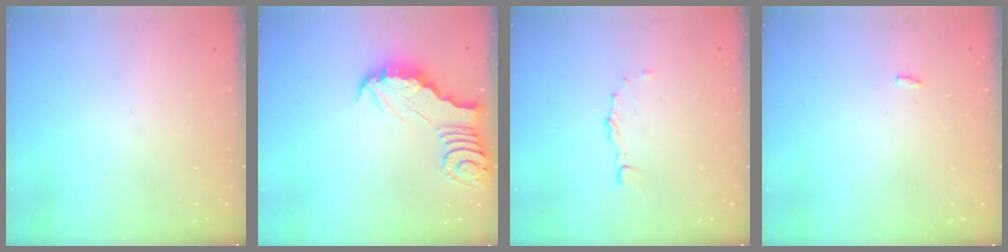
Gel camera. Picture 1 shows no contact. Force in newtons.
{"total": 3.3, "press": 3.3, "slide": 0.3}
{"total": 5.2, "press": 5.1, "slide": 0.7}
{"total": 2.9, "press": 2.9, "slide": 0.2}